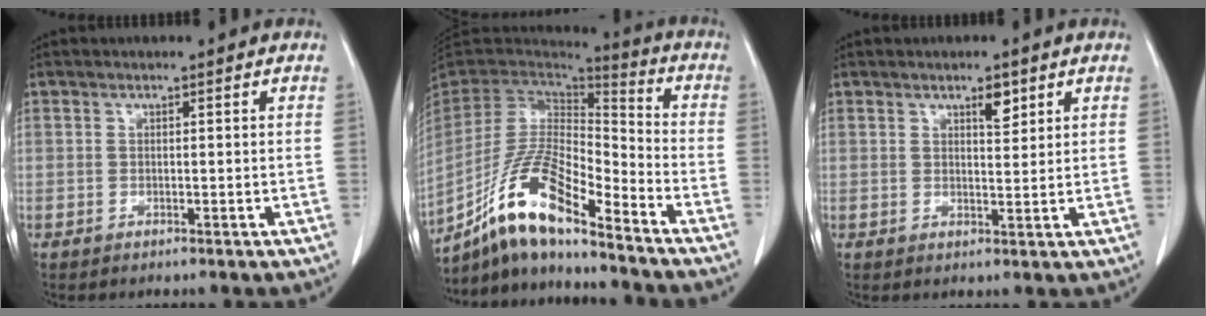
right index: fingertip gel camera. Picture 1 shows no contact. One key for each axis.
{"total": 15.6, "fx": -11.1, "fy": 2.9, "fz": 10.6, "tx": -0.203, "ty": 0.003, "tz": -0.204}
{"total": 2.7, "fx": 1.7, "fy": 0.9, "fz": 1.9, "tx": -0.032, "ty": -0.005, "tz": 0.027}